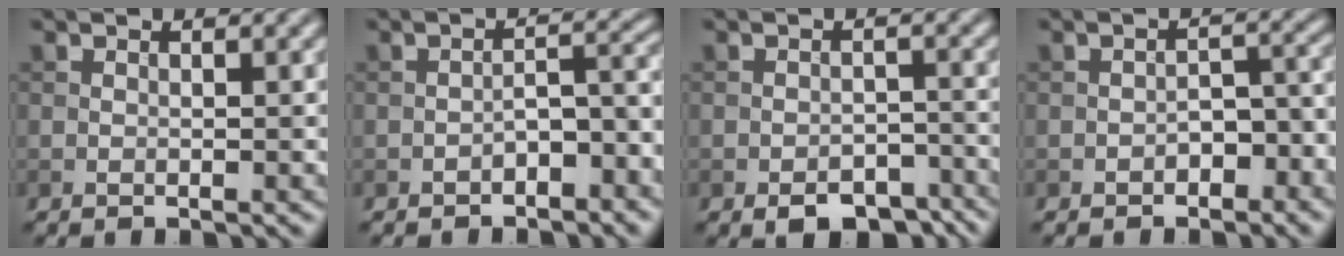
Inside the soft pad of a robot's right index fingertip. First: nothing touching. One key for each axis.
{"total": 3.3, "fx": -1.9, "fy": 1.2, "fz": 2.5, "tx": -0.037, "ty": 0.013, "tz": -0.034}
{"total": 4.7, "fx": -3.4, "fy": 2.3, "fz": 2.3, "tx": -0.029, "ty": -0.006, "tz": -0.048}
{"total": 2.9, "fx": -1.6, "fy": 1.5, "fz": 1.9, "tx": -0.029, "ty": 0.007, "tz": -0.026}